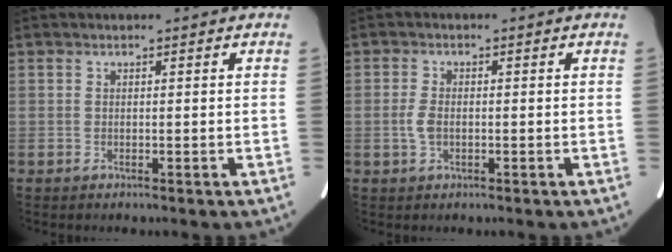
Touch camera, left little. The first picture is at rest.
{"total": 2.3, "force": [-0.5, 1.3, 1.8], "torque": [-0.048, 0.000, -0.011]}